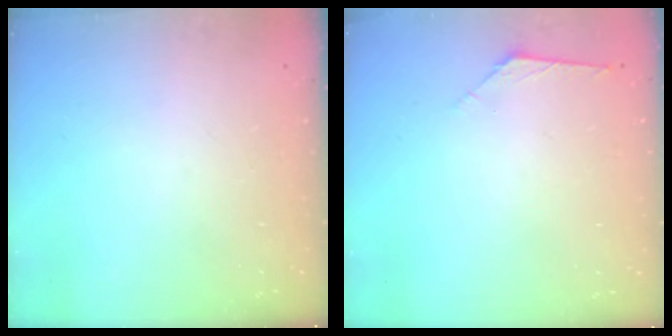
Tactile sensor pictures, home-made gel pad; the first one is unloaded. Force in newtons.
{"total": 1.9, "press": 1.8, "slide": 0.5}